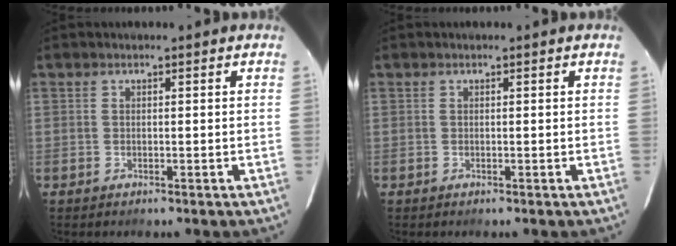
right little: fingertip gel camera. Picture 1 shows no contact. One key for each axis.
{"total": 0.0}